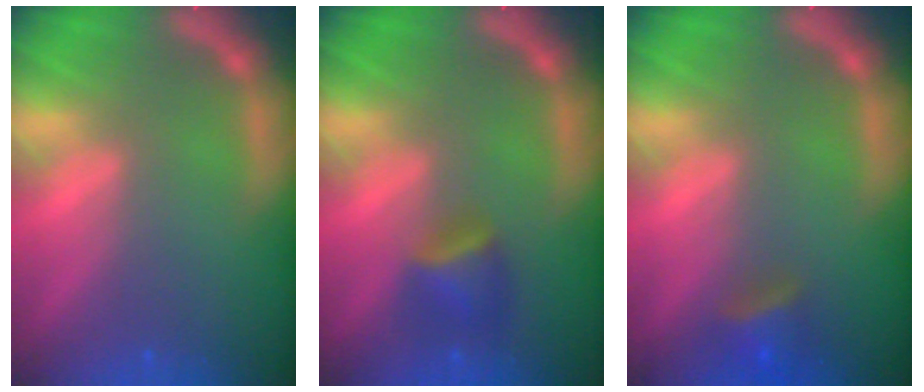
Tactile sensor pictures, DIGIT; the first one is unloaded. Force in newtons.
{"total": 2.9}
{"total": 2.9}